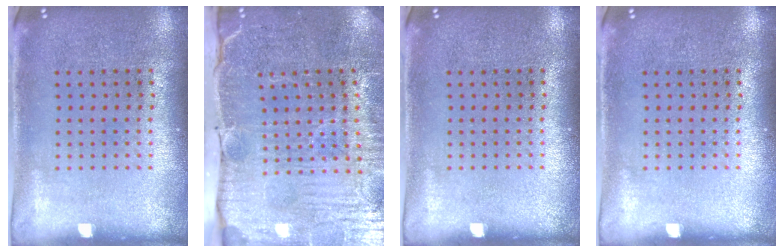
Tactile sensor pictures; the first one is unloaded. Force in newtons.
{"total": 4.0, "press": 3.9, "slide": 1.0}
{"total": 0.0}
{"total": 0.0}